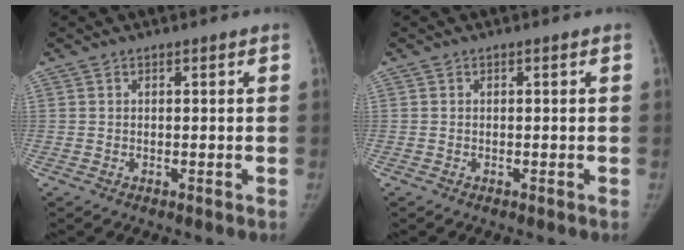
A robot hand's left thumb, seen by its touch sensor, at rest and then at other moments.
{"total": 0.0}